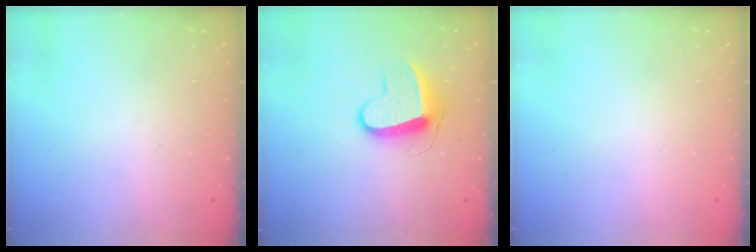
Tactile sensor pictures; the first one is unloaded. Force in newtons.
{"total": 9.9, "press": 9.9, "slide": 0.2}
{"total": 0.0}